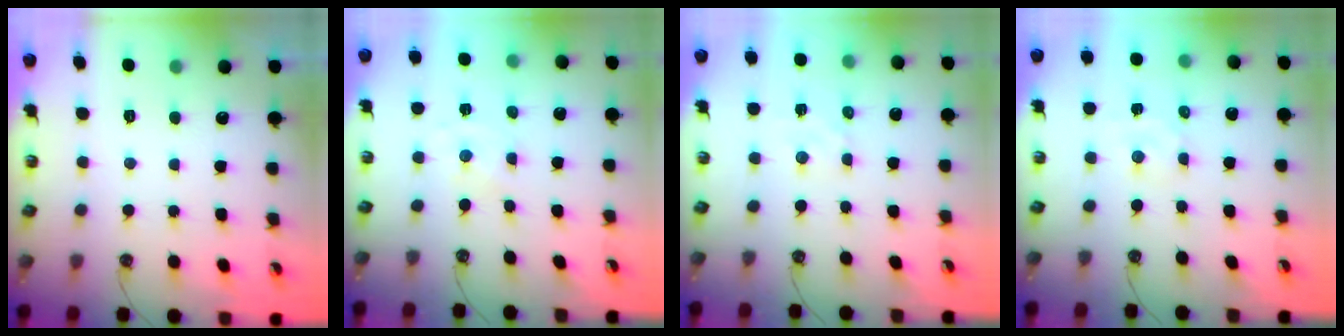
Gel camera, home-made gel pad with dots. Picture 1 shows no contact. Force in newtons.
{"total": 0.0}
{"total": 2.2, "press": 2.2, "slide": 0.4}
{"total": 2.6, "press": 2.6, "slide": 0.3}